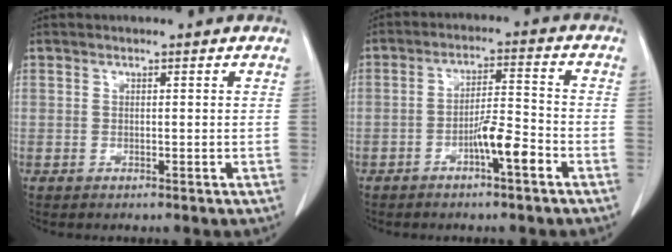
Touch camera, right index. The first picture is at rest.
{"total": 6.1, "force": [-3.1, 0.6, 5.2], "torque": [-0.092, 0.007, -0.053]}